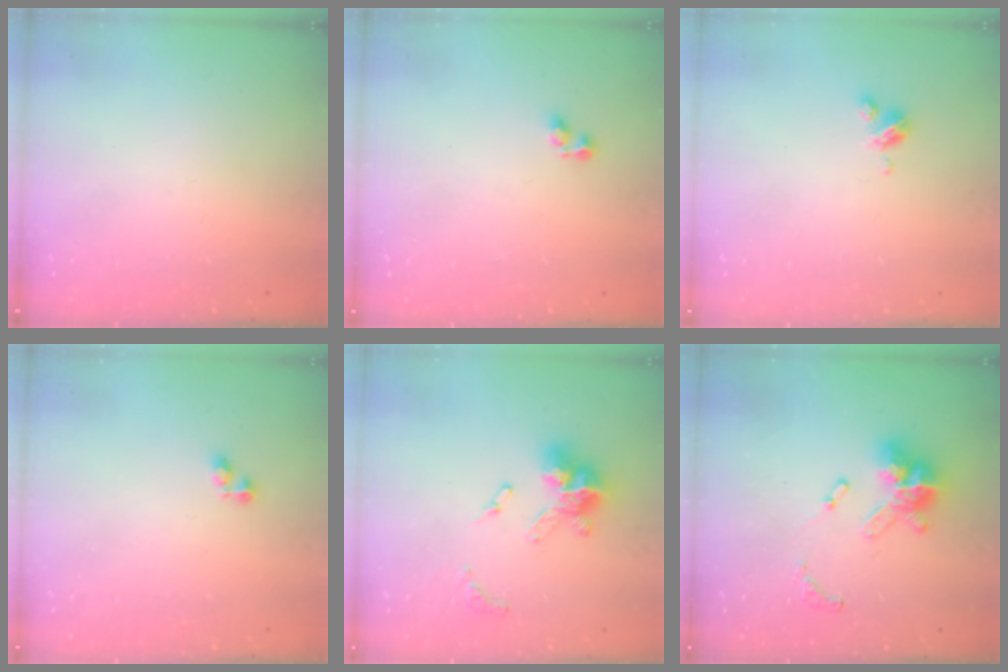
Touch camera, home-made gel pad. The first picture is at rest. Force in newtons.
{"total": 3.1, "press": 3.1, "slide": 0.5}
{"total": 4.0, "press": 4.0, "slide": 0.3}
{"total": 3.2, "press": 3.1, "slide": 0.4}
{"total": 13.5, "press": 13.4, "slide": 1.3}
{"total": 15.2, "press": 15.1, "slide": 1.3}